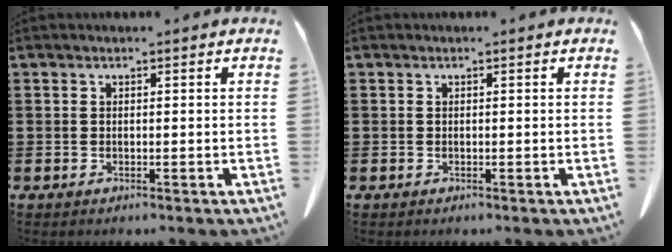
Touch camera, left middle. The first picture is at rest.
{"total": 0.0}